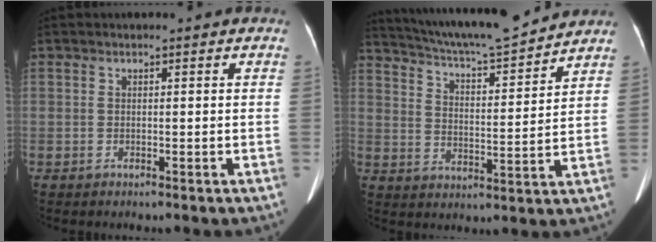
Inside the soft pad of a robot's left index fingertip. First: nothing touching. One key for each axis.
{"total": 15.9, "fx": 14.7, "fy": 0.7, "fz": 5.9, "tx": -0.104, "ty": -0.005, "tz": 0.227}